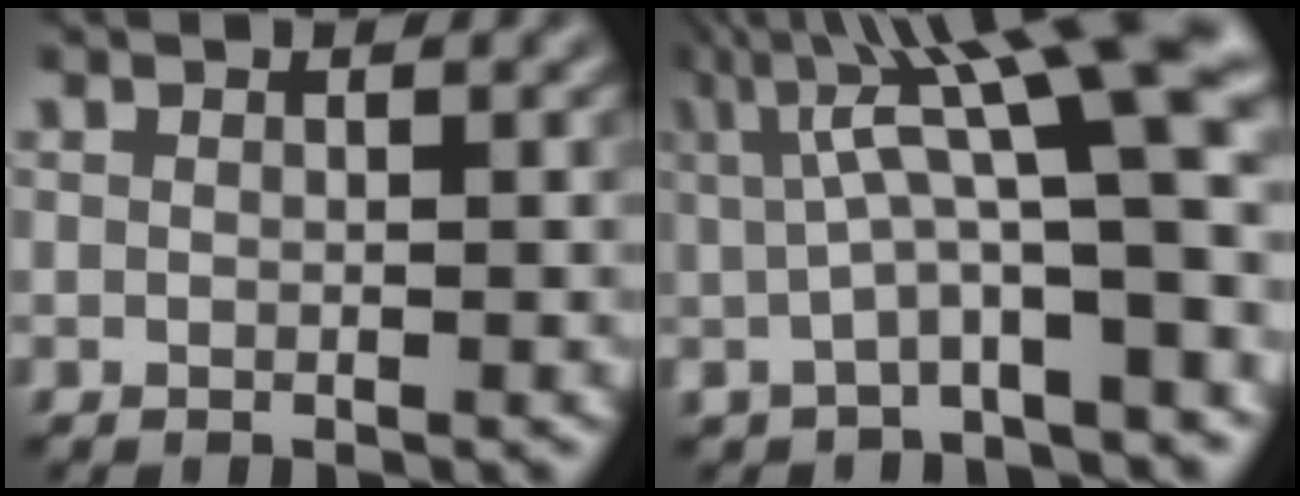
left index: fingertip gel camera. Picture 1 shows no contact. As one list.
[{"total": 11.6, "force": [3.4, 2.7, 10.8], "torque": [-0.158, 0.024, 0.055]}]